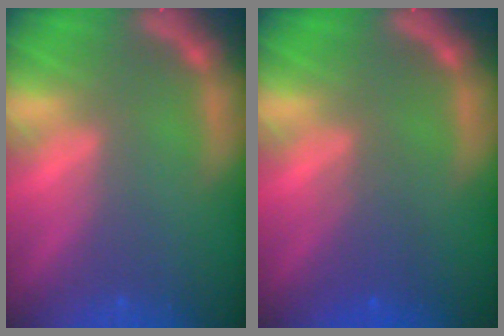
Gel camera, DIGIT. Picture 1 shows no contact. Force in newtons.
{"total": 2.5}